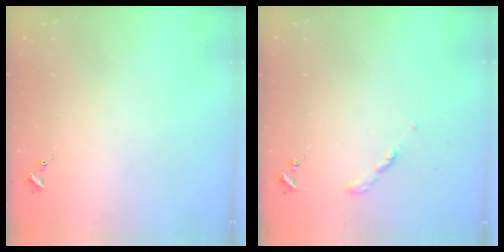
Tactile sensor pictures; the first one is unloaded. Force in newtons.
{"total": 2.7, "press": 2.6, "slide": 0.3}